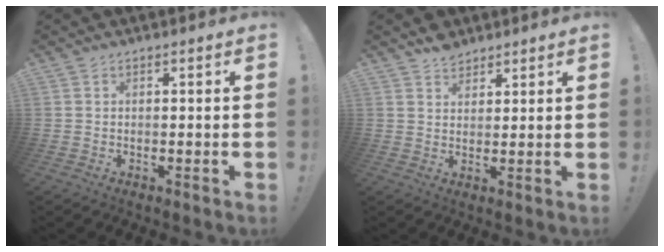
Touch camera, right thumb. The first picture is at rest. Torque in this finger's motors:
{"motor_torque": [-0.39, -0.23, 0.35, 0.23, 0.00]}